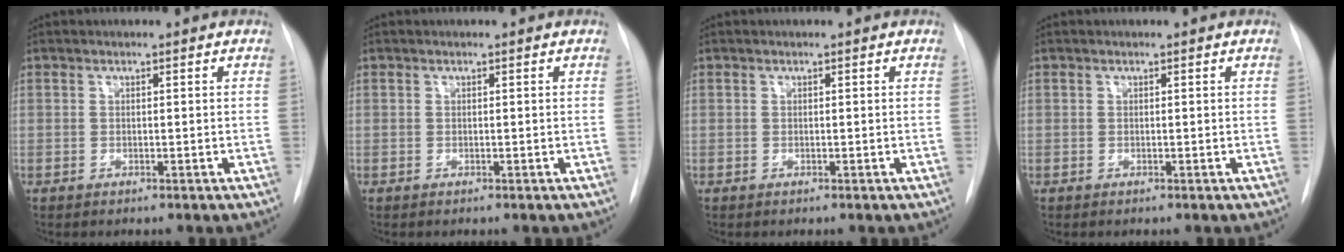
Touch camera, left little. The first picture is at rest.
{"total": 0.0}
{"total": 0.0}
{"total": 0.0}